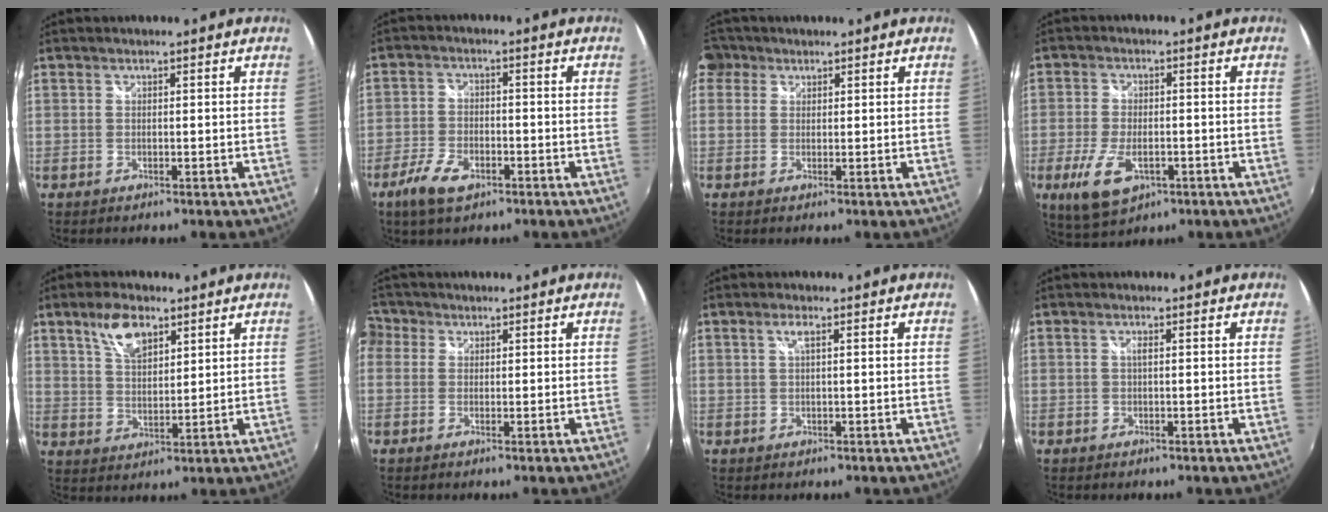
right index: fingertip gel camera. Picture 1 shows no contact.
{"total": 7.3, "force": [-4.5, 3.5, 4.5], "torque": [-0.111, -0.008, -0.086]}
{"total": 4.4, "force": [0.8, 4.1, 1.3], "torque": [-0.031, 0.014, 0.002]}
{"total": 9.6, "force": [-3.9, 4.8, 7.3], "torque": [-0.164, -0.018, -0.065]}
{"total": 7.5, "force": [4.4, 3.3, 5.0], "torque": [-0.092, 0.012, 0.085]}
{"total": 5.5, "force": [0.0, 5.1, 1.9], "torque": [-0.052, 0.010, -0.018]}
{"total": 1.5, "force": [0.5, 0.0, 1.4], "torque": [-0.025, 0.002, 0.007]}
{"total": 0.8, "force": [0.1, 0.0, 0.8], "torque": [-0.015, 0.003, -0.001]}